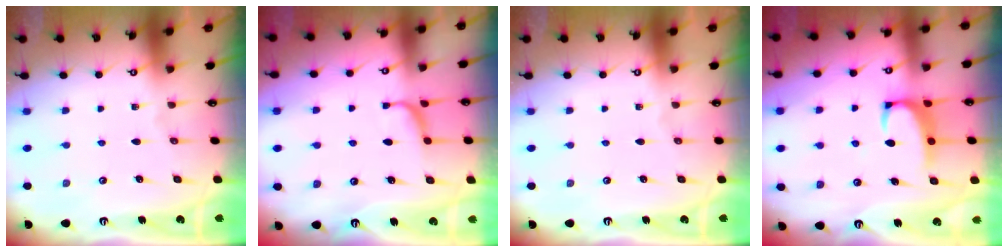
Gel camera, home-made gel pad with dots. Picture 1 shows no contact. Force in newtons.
{"total": 2.4, "press": 2.3, "slide": 0.3}
{"total": 0.0}
{"total": 2.6, "press": 2.5, "slide": 0.7}